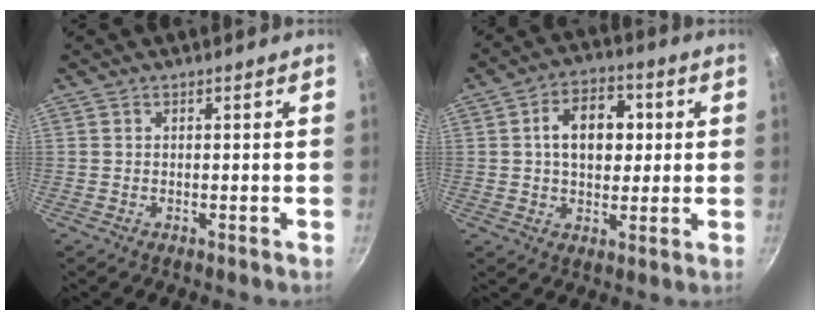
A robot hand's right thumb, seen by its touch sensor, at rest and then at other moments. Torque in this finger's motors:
{"motor_torque": [0.22, 2.47, 0.77, -0.01, 0.19]}